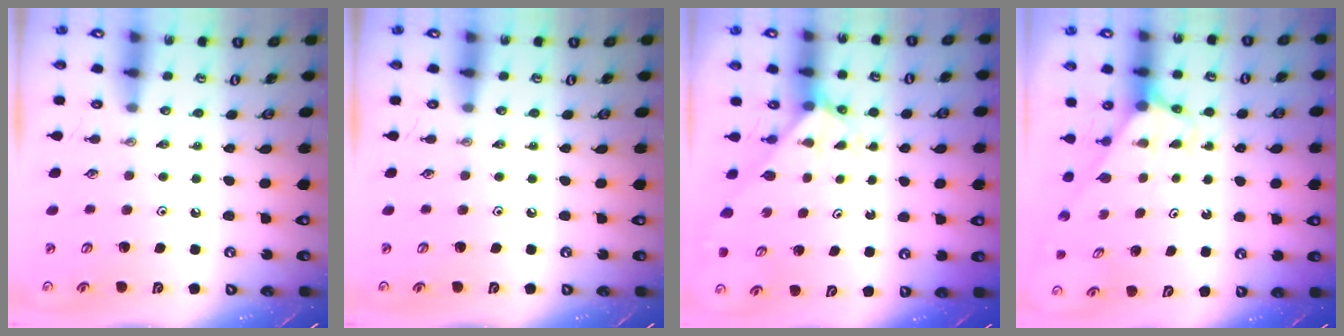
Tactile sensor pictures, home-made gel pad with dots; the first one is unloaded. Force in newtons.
{"total": 0.0}
{"total": 2.2, "press": 2.2, "slide": 0.1}
{"total": 2.7, "press": 2.7, "slide": 0.2}